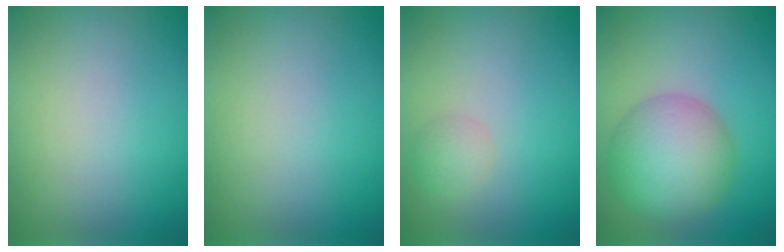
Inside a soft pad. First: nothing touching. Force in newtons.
{"total": 0.0}
{"total": 1.5, "press": 1.5, "slide": 0.1}
{"total": 7.9, "press": 7.9, "slide": 0.1}